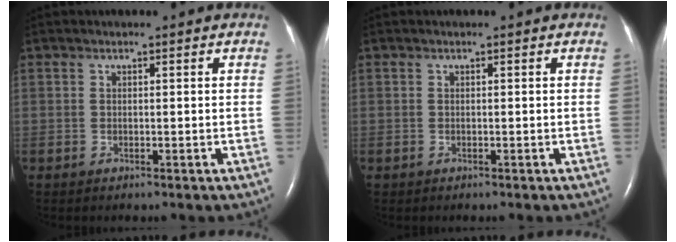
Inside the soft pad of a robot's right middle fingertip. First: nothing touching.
{"total": 0.0}